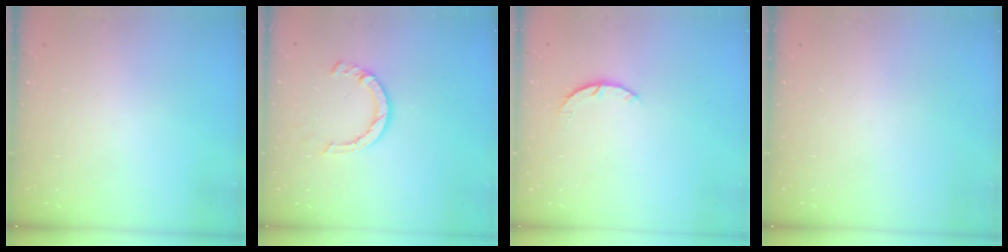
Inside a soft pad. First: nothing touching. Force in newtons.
{"total": 6.7, "press": 6.7, "slide": 0.9}
{"total": 3.1, "press": 3.1, "slide": 0.5}
{"total": 0.0}